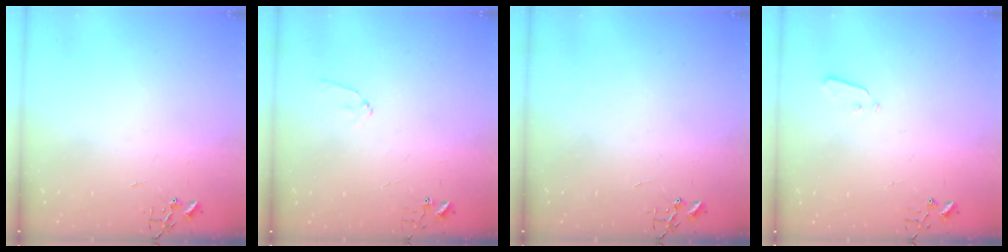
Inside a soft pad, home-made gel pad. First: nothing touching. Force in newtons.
{"total": 6.5, "press": 6.5, "slide": 0.6}
{"total": 0.0}
{"total": 2.9, "press": 2.9, "slide": 0.4}